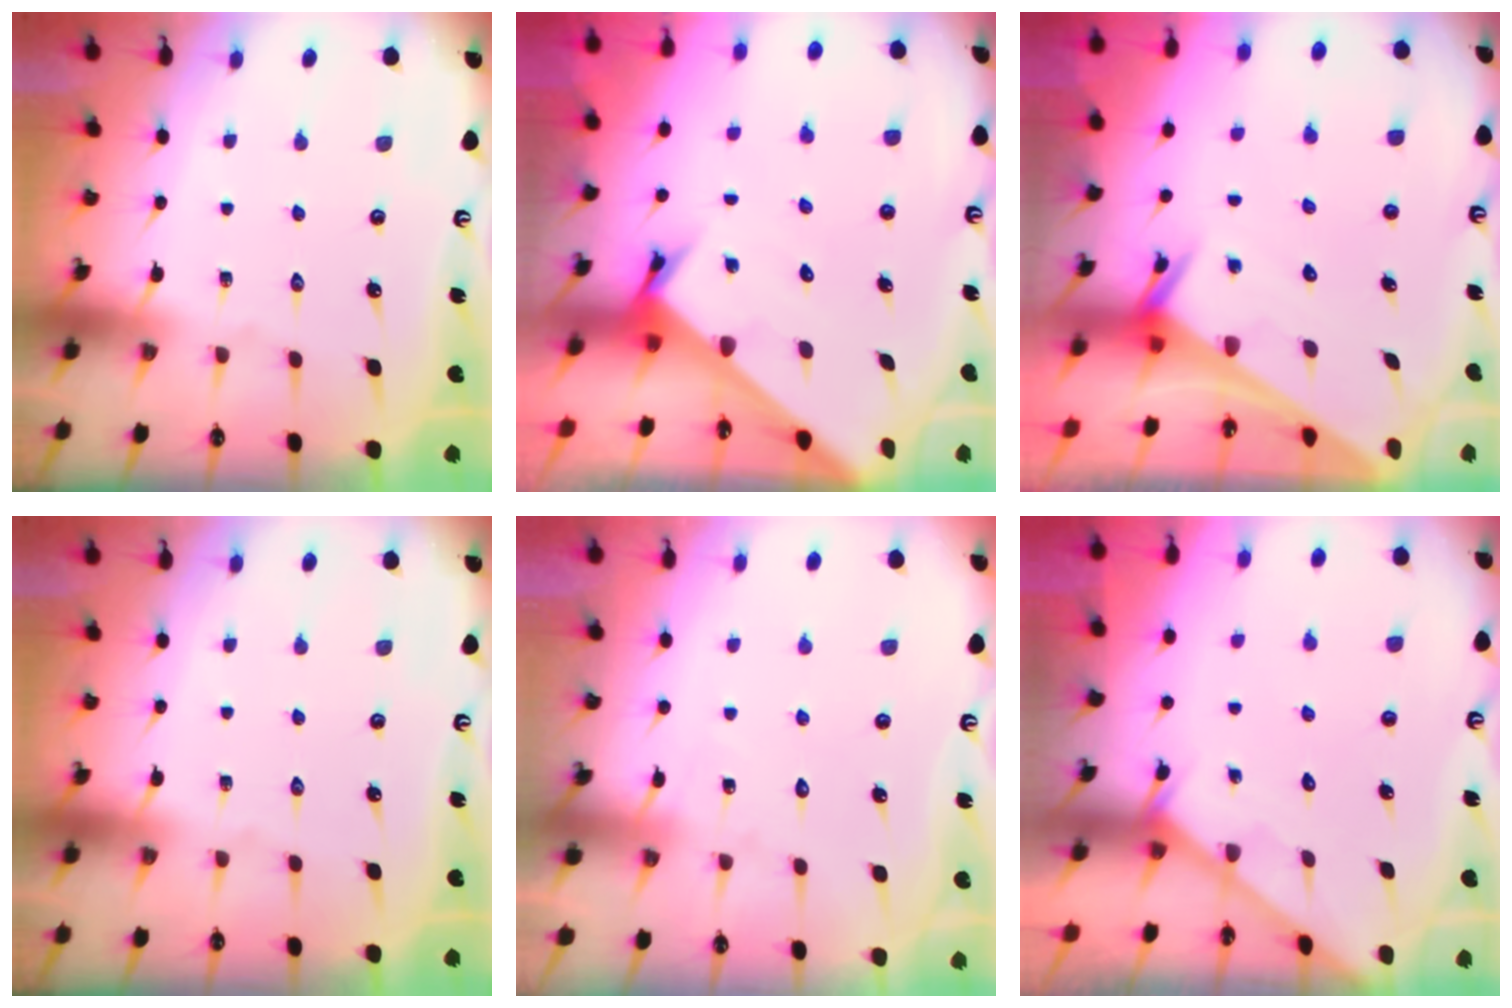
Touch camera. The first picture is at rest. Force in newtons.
{"total": 2.8, "press": 2.8, "slide": 0.1}
{"total": 2.7, "press": 2.7, "slide": 0.1}
{"total": 0.0}
{"total": 6.1, "press": 6.1, "slide": 0.5}
{"total": 2.1, "press": 2.1, "slide": 0.1}